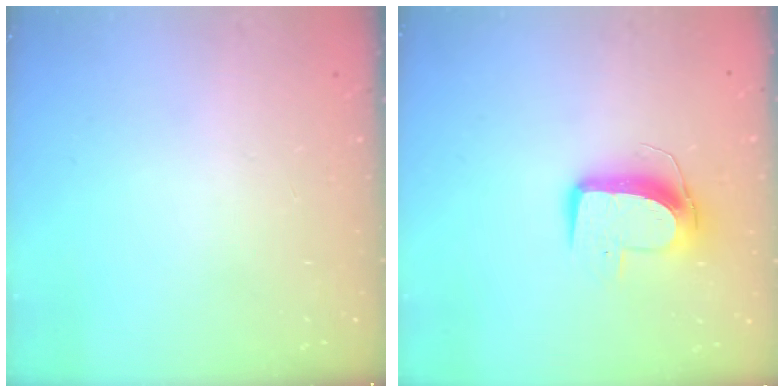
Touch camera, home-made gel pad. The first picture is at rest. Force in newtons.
{"total": 10.0, "press": 10.0, "slide": 0.3}